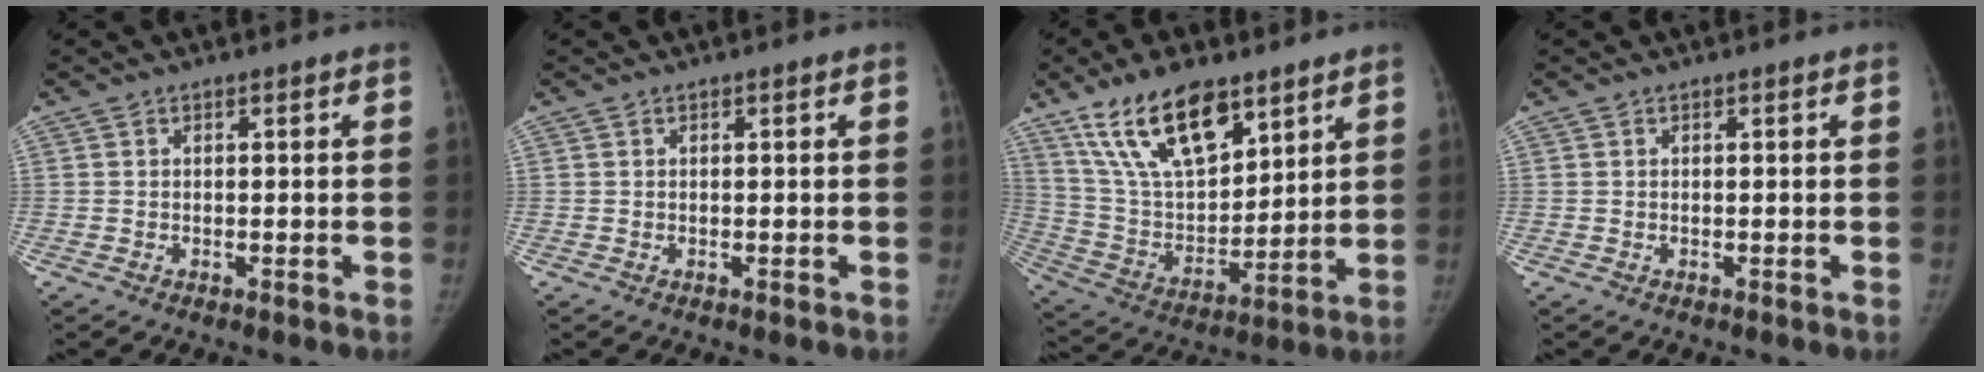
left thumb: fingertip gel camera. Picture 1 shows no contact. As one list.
[{"total": 0.0}, {"total": 18.9, "force": [12.0, 8.5, 11.9], "torque": [-0.176, -0.053, 0.232]}, {"total": 0.0}]